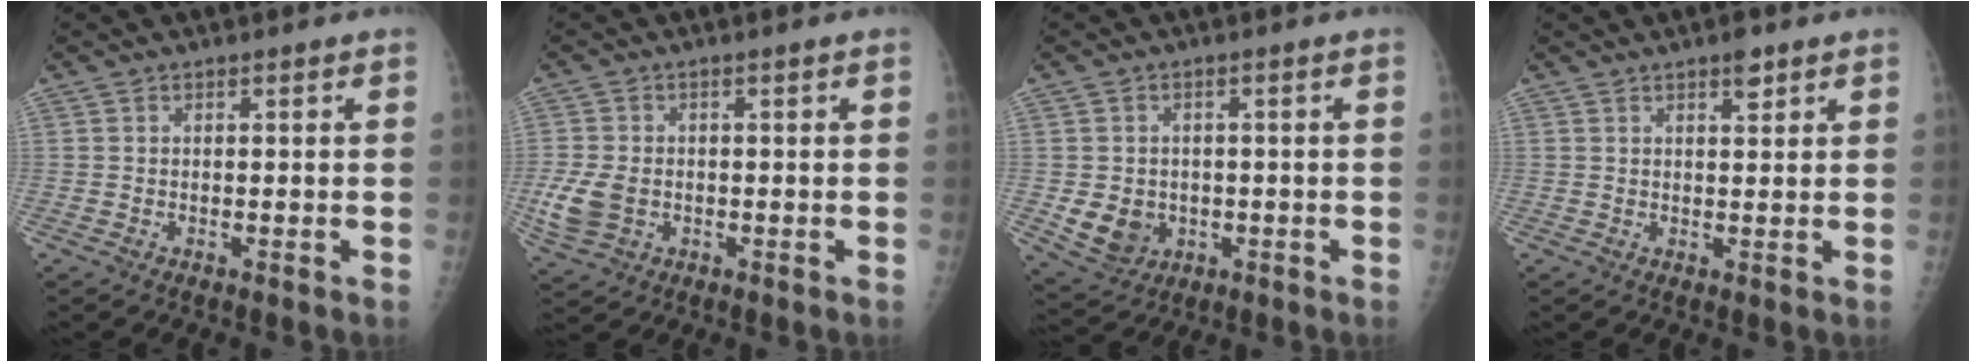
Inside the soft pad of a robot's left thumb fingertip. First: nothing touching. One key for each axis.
{"total": 6.7, "fx": -1.1, "fy": 4.9, "fz": 4.5, "tx": -0.101, "ty": -0.002, "tz": -0.017}
{"total": 7.1, "fx": -1.1, "fy": 6.1, "fz": 3.6, "tx": -0.041, "ty": 0.003, "tz": -0.003}
{"total": 2.7, "fx": 1.8, "fy": 1.0, "fz": 1.7, "tx": -0.018, "ty": -0.010, "tz": 0.027}